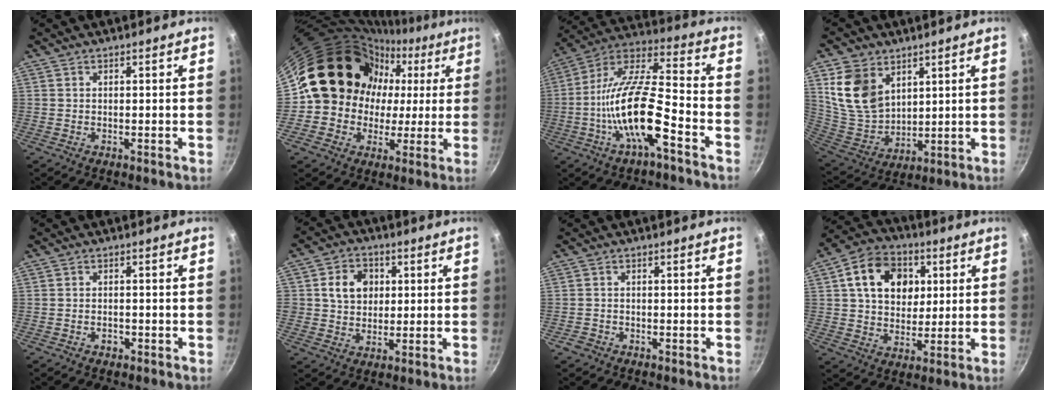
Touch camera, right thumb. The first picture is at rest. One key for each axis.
{"total": 21.1, "fx": 2.7, "fy": 18.7, "fz": 9.5, "tx": -0.129, "ty": 0.040, "tz": 0.043}
{"total": 18.1, "fx": -6.7, "fy": 5.7, "fz": 15.8, "tx": -0.289, "ty": 0.046, "tz": -0.138}
{"total": 13.4, "fx": 5.8, "fy": 9.6, "fz": 7.4, "tx": -0.114, "ty": -0.032, "tz": 0.132}
{"total": 1.7, "fx": -0.9, "fy": 1.2, "fz": 0.9, "tx": -0.013, "ty": 0.009, "tz": -0.013}
{"total": 7.8, "fx": 1.6, "fy": 6.7, "fz": 3.7, "tx": -0.030, "ty": 0.004, "tz": 0.021}
{"total": 1.7, "fx": -1.1, "fy": 1.2, "fz": 0.4, "tx": -0.013, "ty": 0.013, "tz": -0.018}
{"total": 14.6, "fx": 4.0, "fy": 11.2, "fz": 8.5, "tx": -0.110, "ty": 0.007, "tz": 0.059}